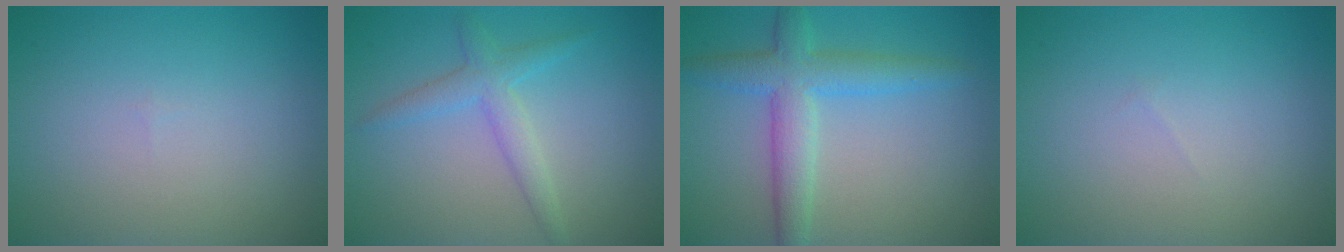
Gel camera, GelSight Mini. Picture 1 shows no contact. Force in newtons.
{"total": 2.6, "press": 2.6, "slide": 0.1}
{"total": 3.5, "press": 3.5, "slide": 0.2}
{"total": 0.0}